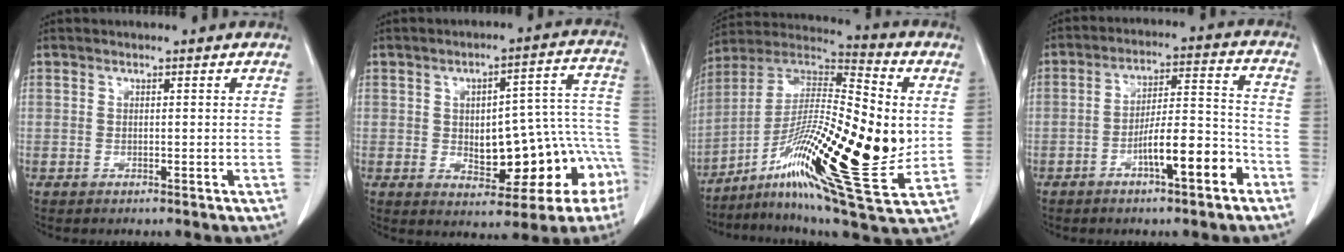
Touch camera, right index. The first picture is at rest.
{"total": 15.5, "force": [-4.3, 6.6, 13.4], "torque": [-0.122, 0.052, -0.040]}
{"total": 23.8, "force": [-2.9, 4.1, 23.2], "torque": [-0.402, 0.001, -0.052]}
{"total": 9.5, "force": [-4.9, 1.4, 8.1], "torque": [-0.131, 0.020, -0.076]}